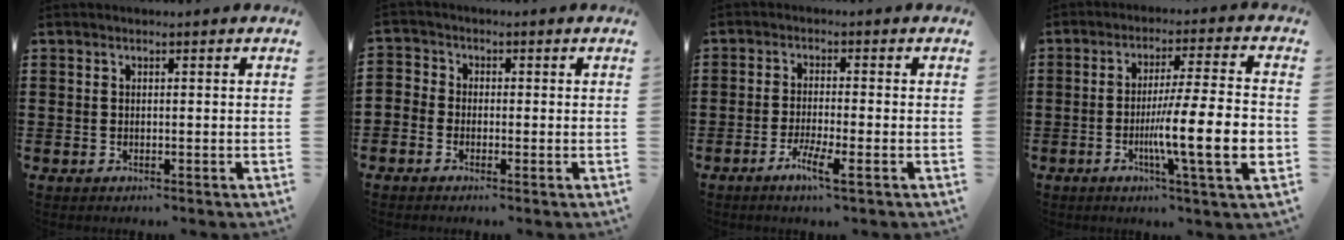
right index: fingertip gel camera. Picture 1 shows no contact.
{"total": 1.7, "force": [-1.3, 1.2, 0.1], "torque": [-0.009, 0.004, -0.030]}
{"total": 4.2, "force": [-2.4, 0.0, 3.5], "torque": [-0.071, -0.012, -0.044]}
{"total": 13.0, "force": [-3.2, 1.1, 12.6], "torque": [-0.221, -0.018, -0.062]}